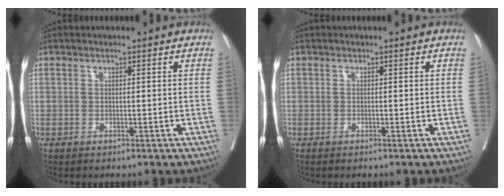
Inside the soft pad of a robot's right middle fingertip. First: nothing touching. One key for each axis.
{"total": 0.0}